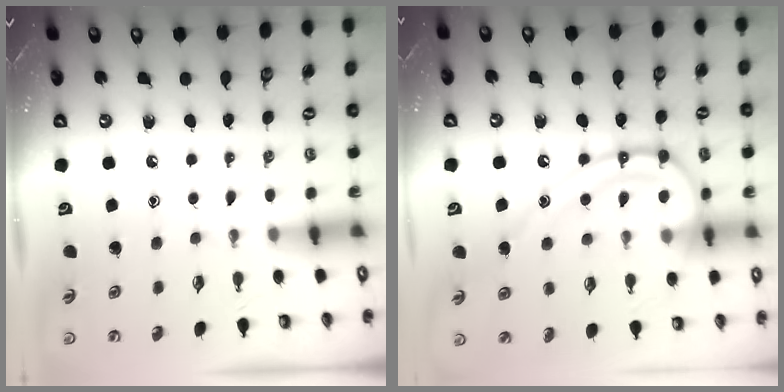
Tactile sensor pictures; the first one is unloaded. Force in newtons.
{"total": 15.6, "press": 15.5, "slide": 1.6}